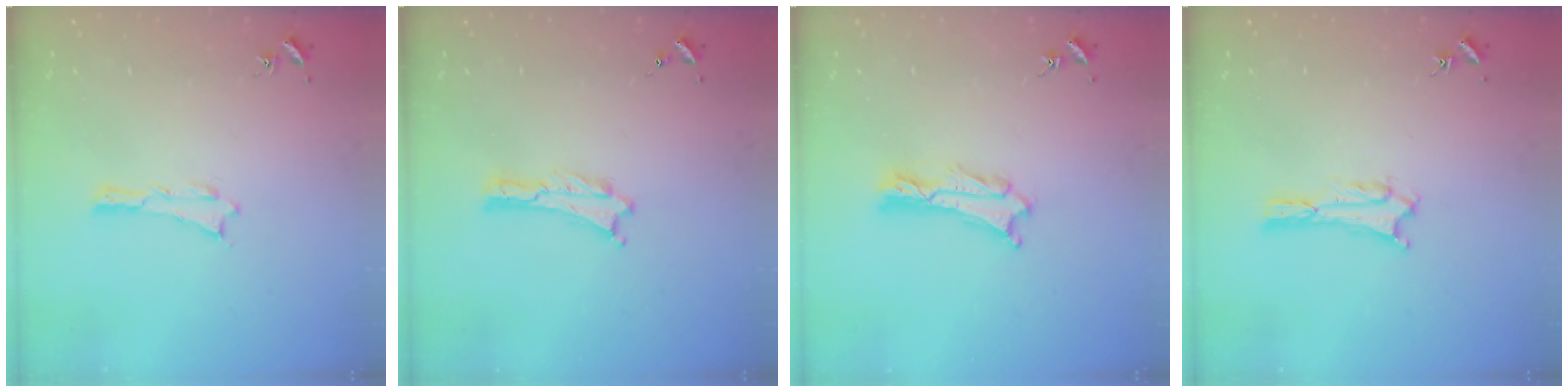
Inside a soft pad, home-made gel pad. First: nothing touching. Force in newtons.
{"total": 0.0}
{"total": 1.2, "press": 1.2, "slide": 0.2}
{"total": 1.7, "press": 1.7, "slide": 0.3}